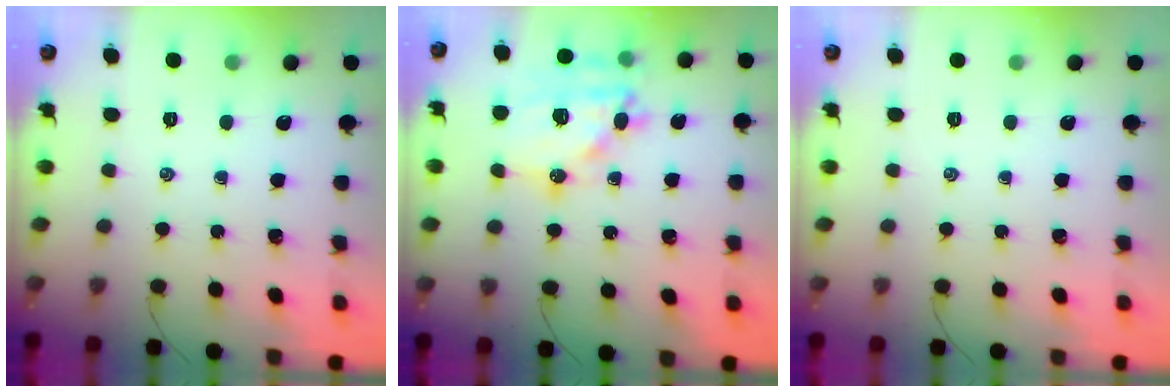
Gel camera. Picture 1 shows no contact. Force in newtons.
{"total": 17.0, "press": 16.6, "slide": 3.5}
{"total": 0.0}